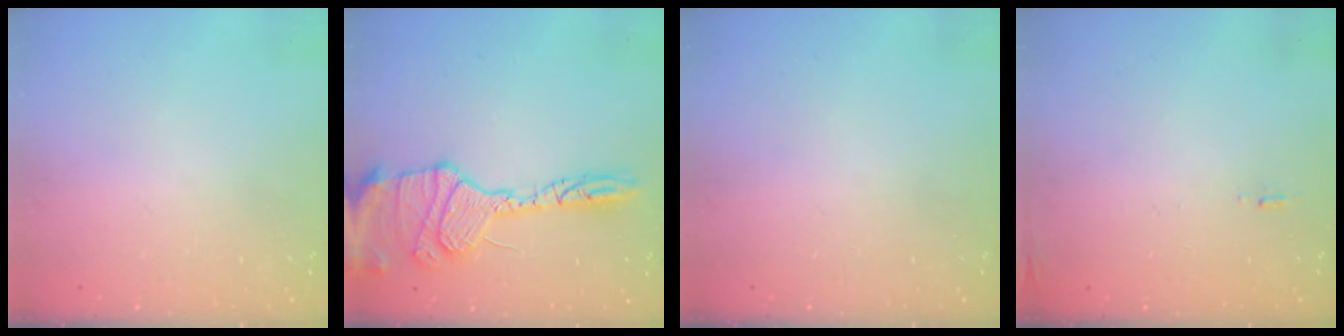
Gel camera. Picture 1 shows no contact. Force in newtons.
{"total": 17.9, "press": 17.7, "slide": 2.5}
{"total": 0.0}
{"total": 5.6, "press": 5.3, "slide": 1.8}